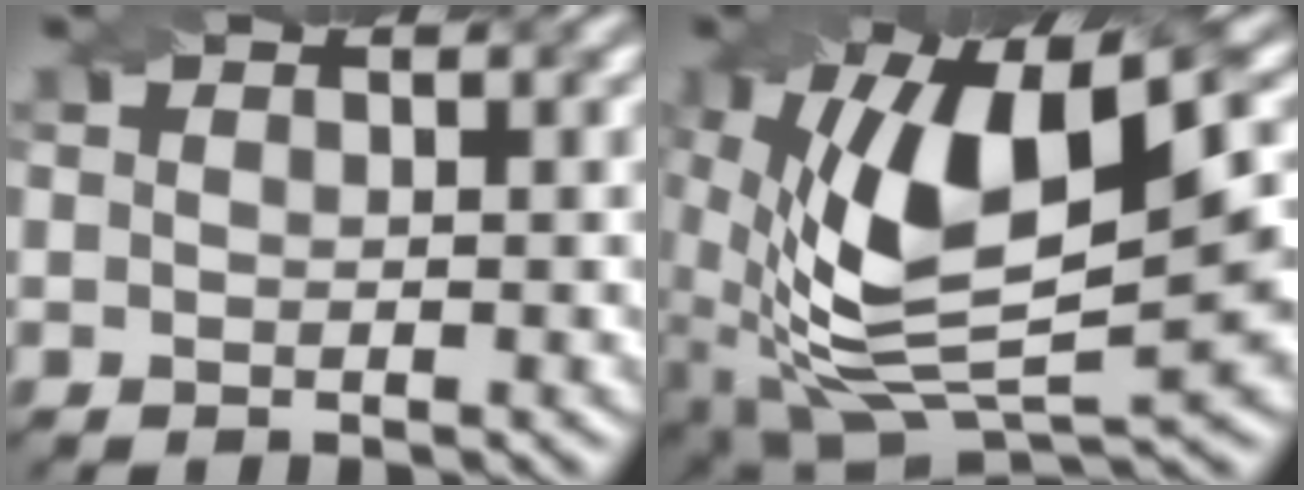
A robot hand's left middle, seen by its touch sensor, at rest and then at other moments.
{"total": 14.6, "force": [0.8, 7.0, 12.8], "torque": [-0.247, -0.009, 0.020]}